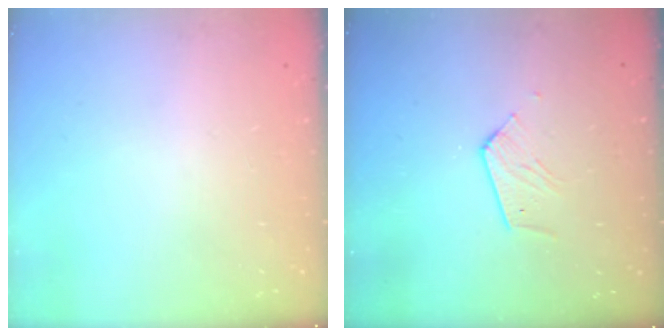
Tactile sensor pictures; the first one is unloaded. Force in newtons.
{"total": 5.3, "press": 5.3, "slide": 0.5}